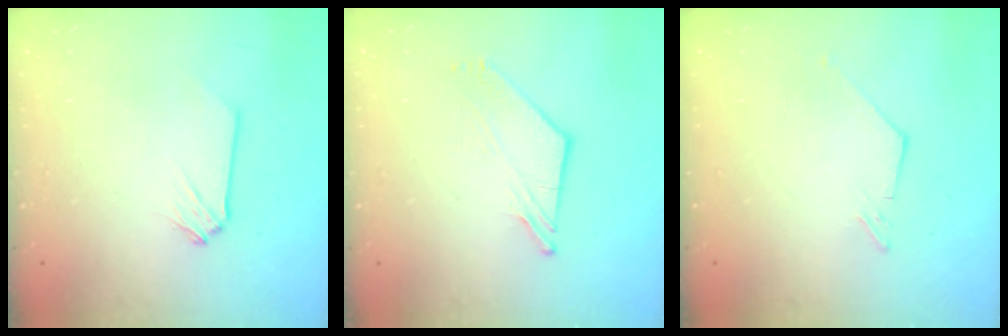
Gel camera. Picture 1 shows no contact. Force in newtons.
{"total": 3.4, "press": 3.4, "slide": 0.3}
{"total": 1.2, "press": 1.1, "slide": 0.1}